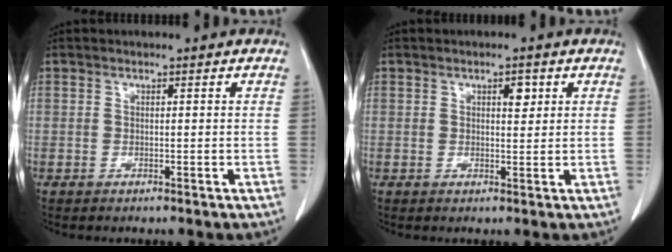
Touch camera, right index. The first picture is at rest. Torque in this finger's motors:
{"motor_torque": [0.08, -0.01, 0.01, 0.00]}